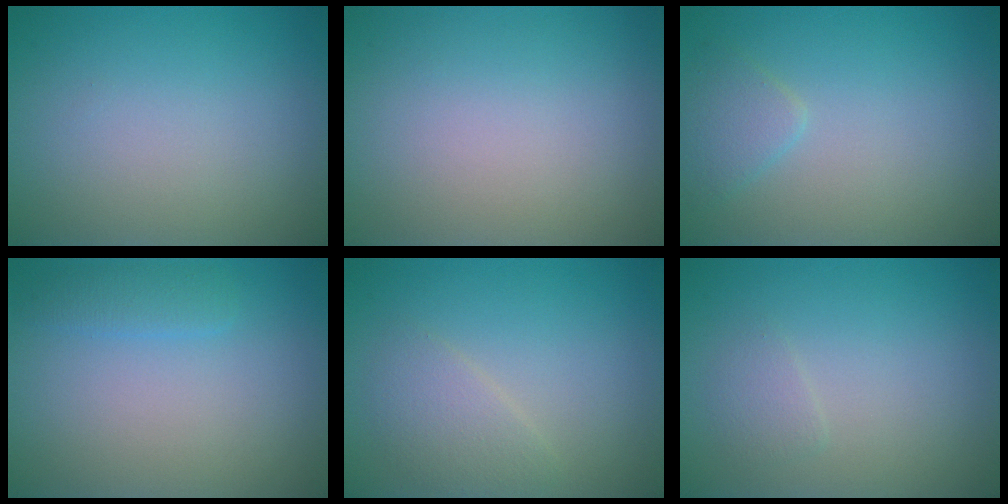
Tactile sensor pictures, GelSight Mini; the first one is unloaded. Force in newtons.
{"total": 0.0}
{"total": 1.7, "press": 1.7, "slide": 0.1}
{"total": 1.4, "press": 1.4, "slide": 0.1}
{"total": 2.2, "press": 2.2, "slide": 0.1}
{"total": 1.0, "press": 1.0, "slide": 0.0}